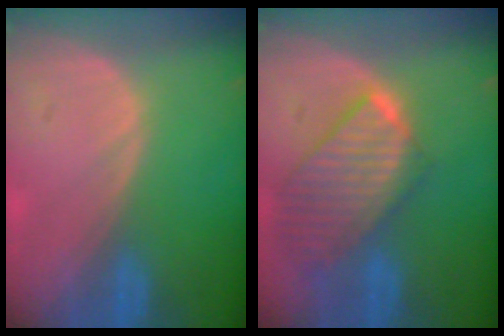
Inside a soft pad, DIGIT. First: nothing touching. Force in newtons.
{"total": 9.7, "press": 8.4, "slide": 4.9}